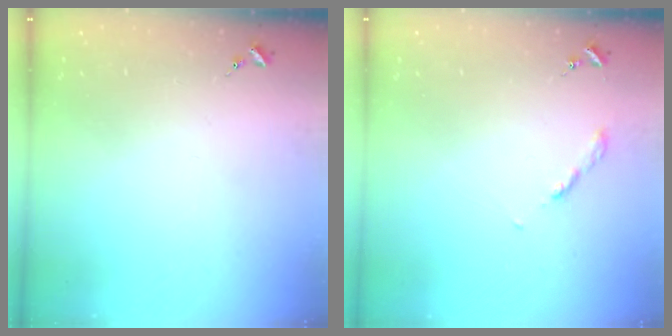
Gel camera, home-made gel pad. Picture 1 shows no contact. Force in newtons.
{"total": 2.7, "press": 2.6, "slide": 0.3}